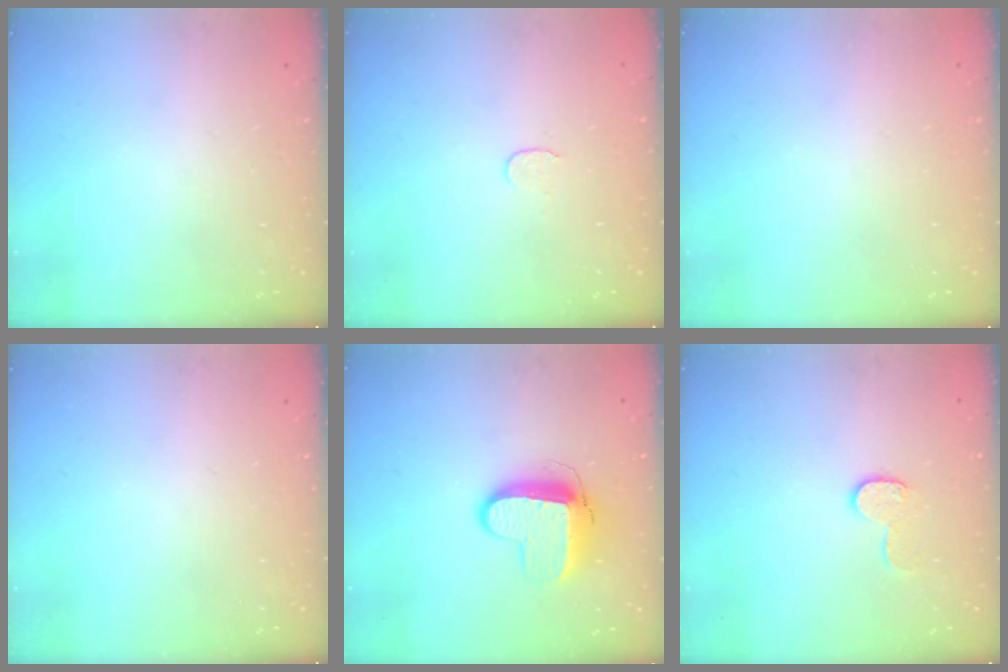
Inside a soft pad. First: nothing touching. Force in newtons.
{"total": 3.8, "press": 3.8, "slide": 0.3}
{"total": 0.6, "press": 0.6, "slide": 0.2}
{"total": 0.0}
{"total": 10.3, "press": 10.2, "slide": 1.0}
{"total": 8.0, "press": 8.0, "slide": 0.2}